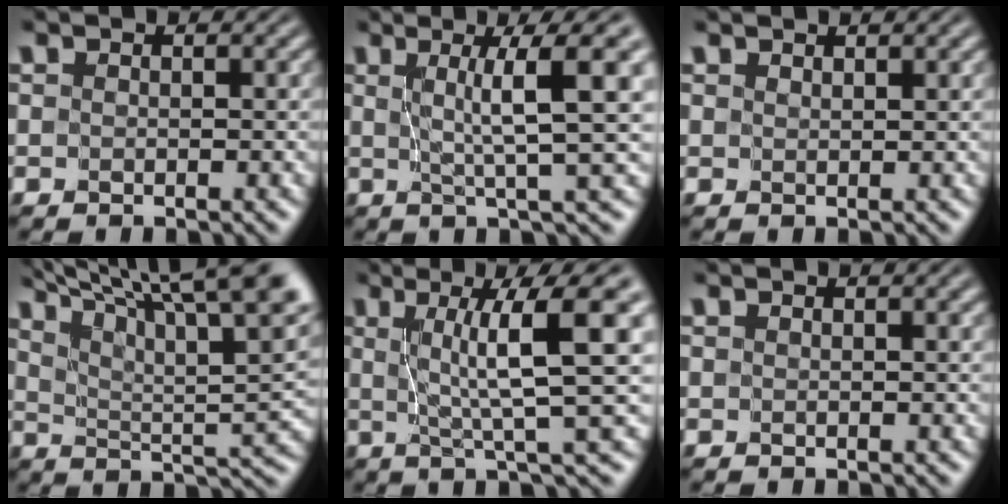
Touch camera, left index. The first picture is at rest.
{"total": 7.5, "force": [2.1, 1.0, 7.2], "torque": [-0.090, 0.015, 0.030]}
{"total": 1.1, "force": [1.1, 0.2, 0.2], "torque": [-0.002, -0.002, 0.016]}
{"total": 15.7, "force": [11.3, 3.7, 10.2], "torque": [-0.164, 0.024, 0.151]}
{"total": 8.9, "force": [2.2, 1.3, 8.6], "torque": [-0.107, 0.011, 0.034]}
{"total": 0.9, "force": [0.8, 0.1, 0.4], "torque": [-0.004, -0.003, 0.008]}